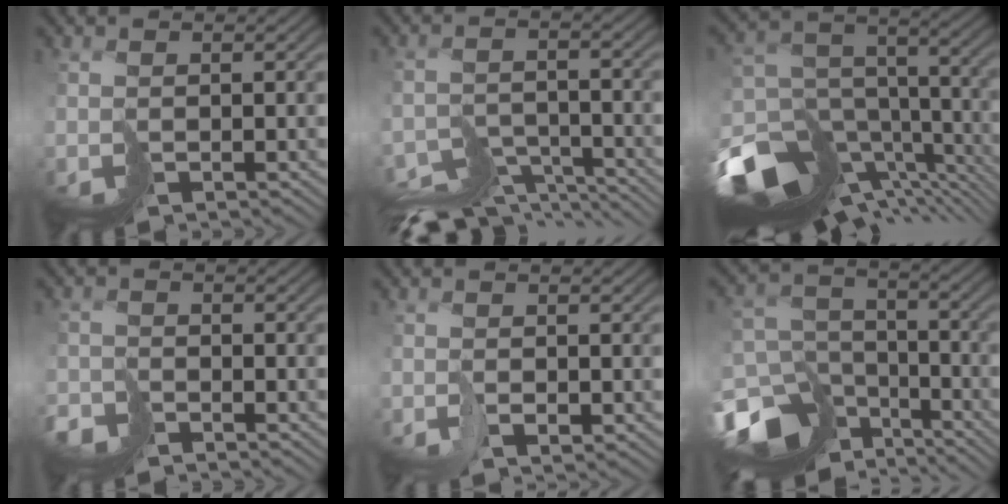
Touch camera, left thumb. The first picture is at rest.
{"total": 9.7, "force": [-9.1, 2.3, 2.5], "torque": [-0.029, -0.014, -0.137]}
{"total": 18.0, "force": [-10.8, 10.0, 10.3], "torque": [-0.226, -0.013, -0.137]}
{"total": 3.2, "force": [-3.0, 0.8, 0.7], "torque": [-0.006, 0.000, -0.067]}
{"total": 0.8, "force": [-0.5, 0.4, 0.5], "torque": [-0.001, 0.001, -0.010]}
{"total": 15.0, "force": [-9.9, 9.4, 6.1], "torque": [-0.179, -0.032, -0.143]}